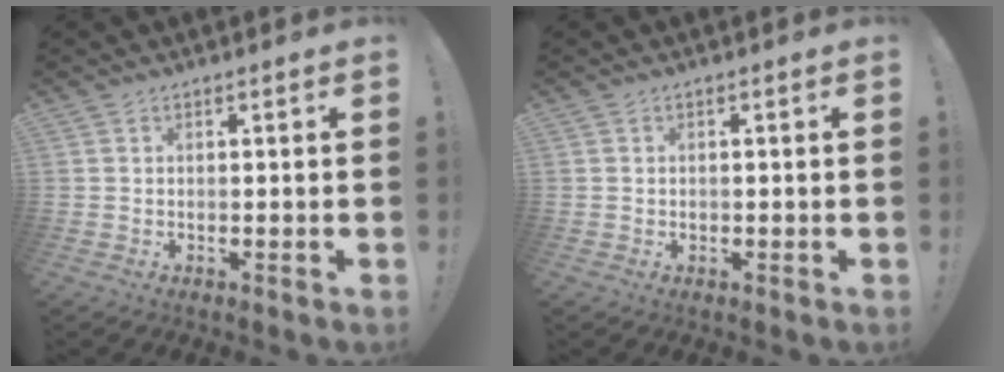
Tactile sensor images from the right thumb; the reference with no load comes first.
{"total": 0.5, "force": [-0.1, 0.5, 0.0], "torque": [-0.003, 0.002, -0.001]}